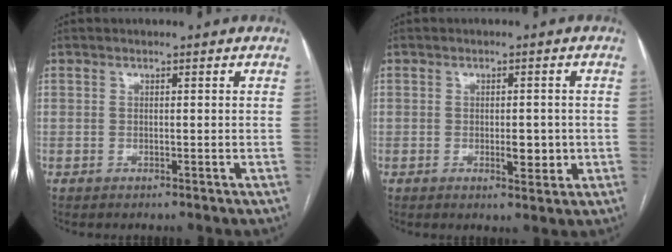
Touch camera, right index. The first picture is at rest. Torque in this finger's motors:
{"motor_torque": [0.80, 0.86, 0.01, 0.08]}